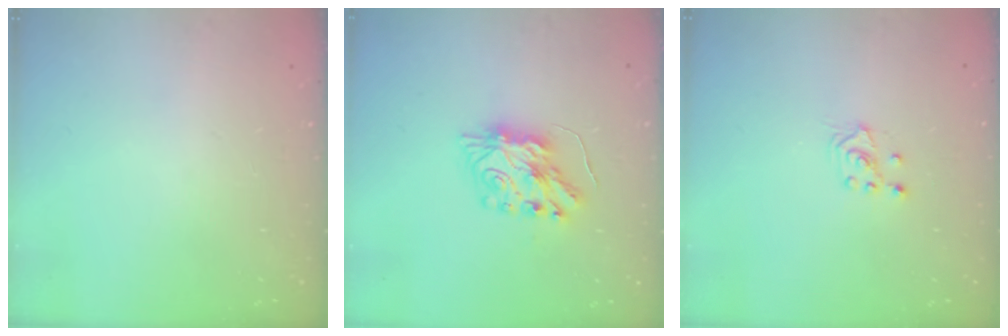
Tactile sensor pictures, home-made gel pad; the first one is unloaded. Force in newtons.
{"total": 8.4, "press": 8.4, "slide": 0.5}
{"total": 2.6, "press": 2.4, "slide": 0.8}